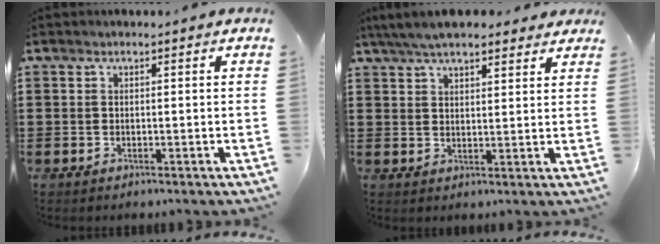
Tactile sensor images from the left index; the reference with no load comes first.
{"total": 6.1, "force": [5.3, 1.6, 2.5], "torque": [-0.063, -0.004, 0.100]}